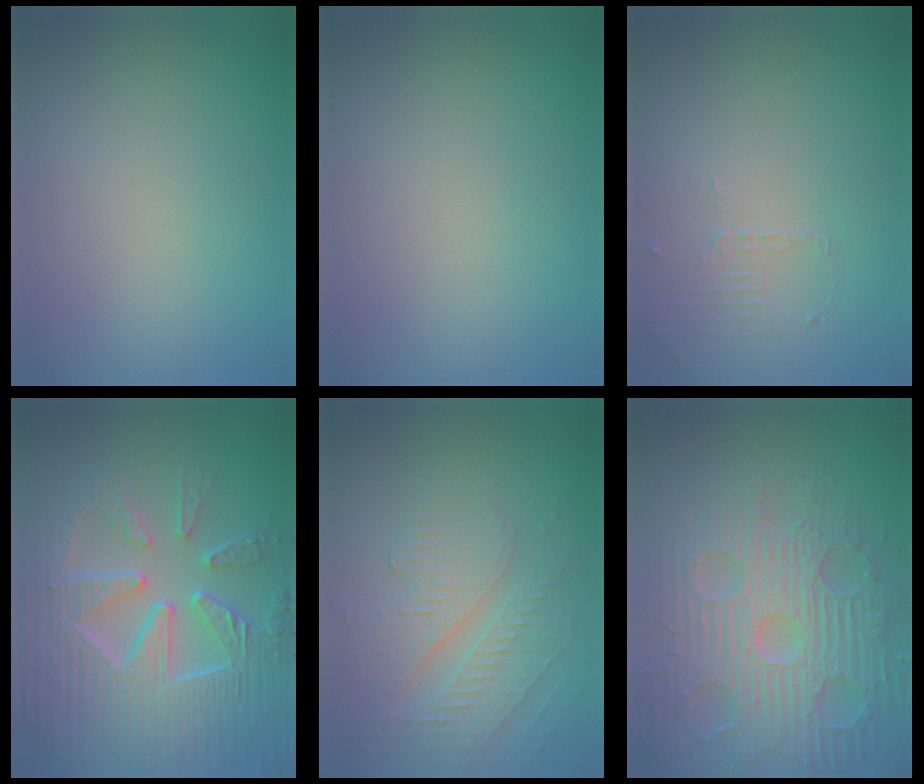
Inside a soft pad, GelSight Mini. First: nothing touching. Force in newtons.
{"total": 0.0}
{"total": 1.4, "press": 0.6, "slide": 1.2}
{"total": 10.0, "press": 6.7, "slide": 7.4}
{"total": 4.0, "press": 3.4, "slide": 2.0}
{"total": 8.9, "press": 6.5, "slide": 6.0}